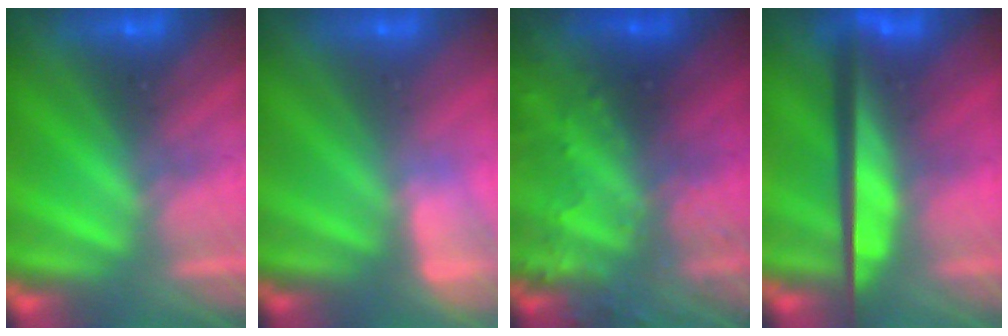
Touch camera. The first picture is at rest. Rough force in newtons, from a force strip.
{"total": 3.0}
{"total": 7.9}
{"total": 9.3}